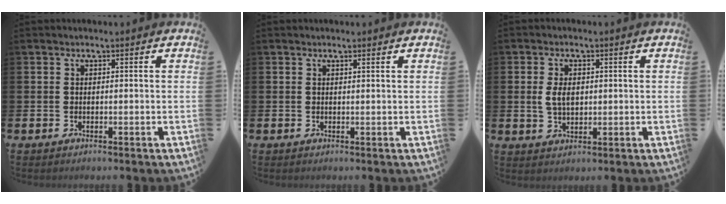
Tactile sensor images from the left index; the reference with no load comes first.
{"total": 0.7, "force": [0.6, 0.0, 0.2], "torque": [0.011, -0.006, 0.009]}
{"total": 3.5, "force": [0.8, 2.1, 2.7], "torque": [-0.040, 0.002, 0.010]}